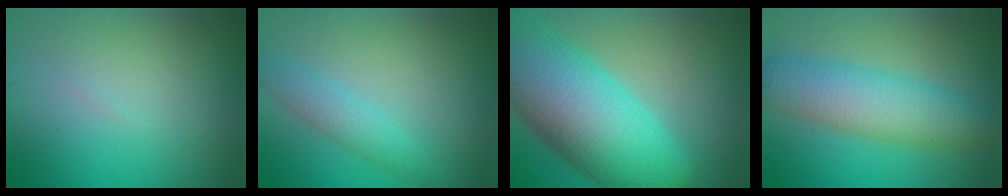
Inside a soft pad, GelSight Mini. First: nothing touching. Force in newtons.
{"total": 2.2, "press": 2.2, "slide": 0.1}
{"total": 13.7, "press": 13.7, "slide": 0.6}
{"total": 5.8, "press": 5.8, "slide": 0.3}